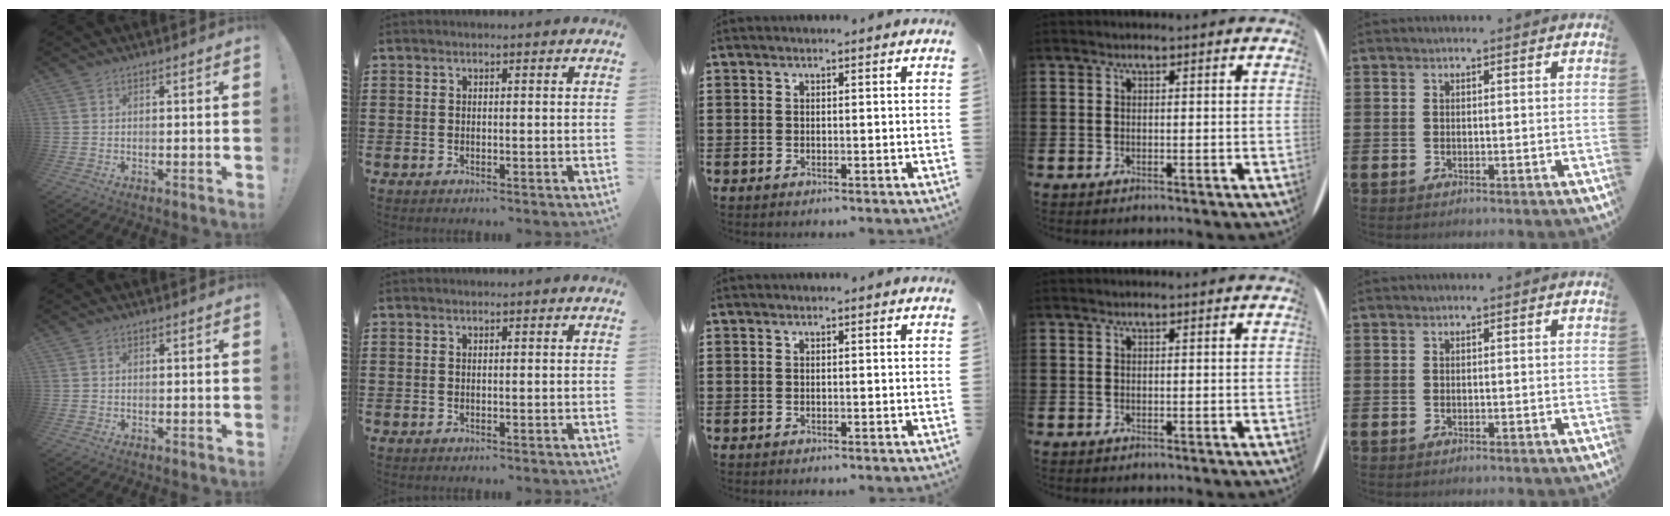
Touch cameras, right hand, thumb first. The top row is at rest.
{"thumb": {"total": 0.8, "force": [-0.3, 0.7, 0.2], "torque": [-0.003, 0.001, -0.005]}}